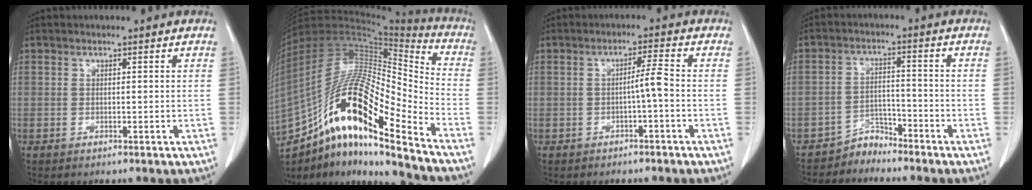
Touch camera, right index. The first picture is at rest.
{"total": 23.6, "force": [-14.3, 4.2, 18.3], "torque": [-0.352, 0.003, -0.255]}
{"total": 2.8, "force": [-0.8, -0.3, 2.7], "torque": [-0.042, 0.003, -0.016]}
{"total": 3.4, "force": [-3.2, 0.9, -0.7], "torque": [0.021, 0.002, -0.057]}